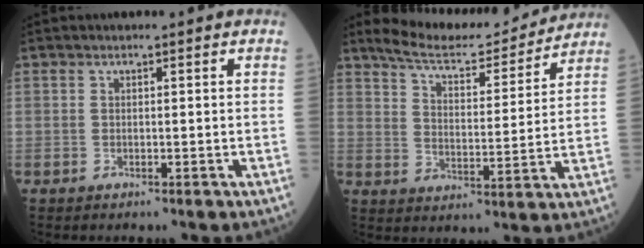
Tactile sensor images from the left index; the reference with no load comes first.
{"total": 13.2, "force": [12.6, 1.8, 3.6], "torque": [-0.059, 0.002, 0.192]}